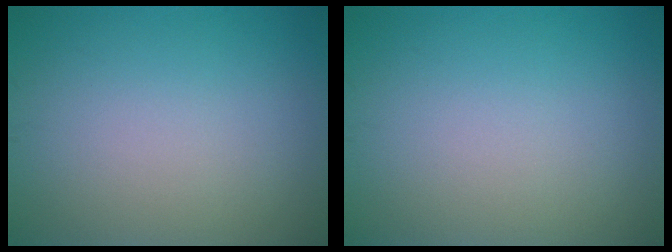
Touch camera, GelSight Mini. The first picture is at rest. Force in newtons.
{"total": 0.0}